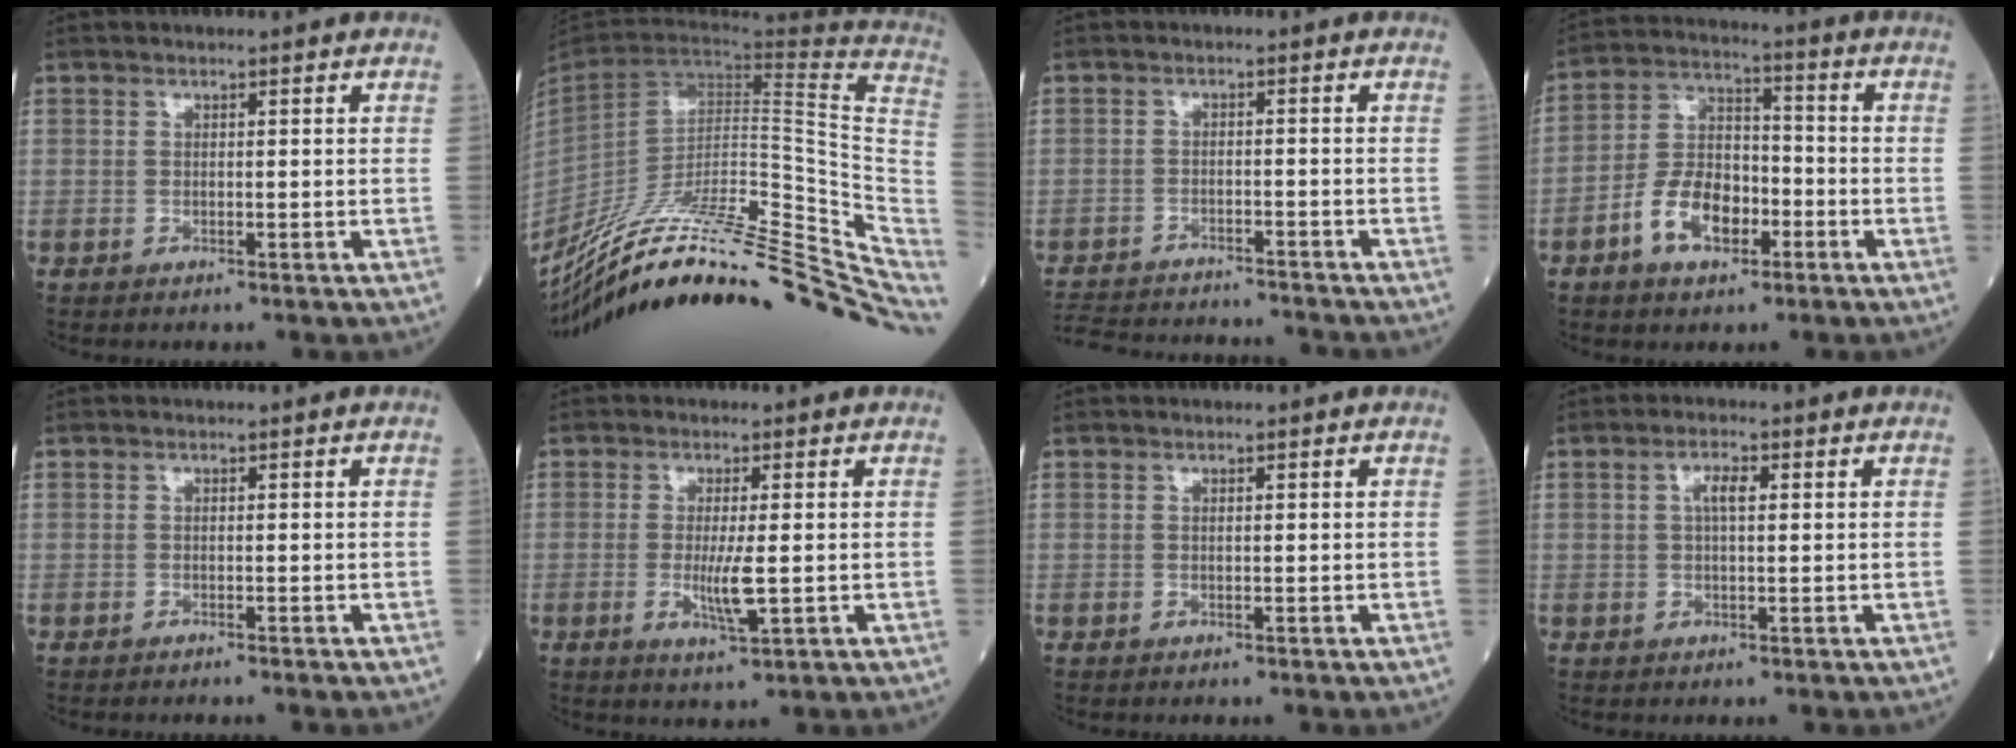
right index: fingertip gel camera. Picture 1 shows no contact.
{"total": 34.2, "force": [-25.8, 6.4, 21.5], "torque": [-0.226, -0.019, -0.373]}
{"total": 13.8, "force": [-13.2, 1.9, 3.6], "torque": [-0.070, 0.001, -0.185]}
{"total": 9.7, "force": [-4.1, 5.4, 7.0], "torque": [-0.142, 0.018, -0.076]}
{"total": 0.5, "force": [-0.5, 0.0, 0.1], "torque": [0.001, 0.000, -0.010]}
{"total": 4.6, "force": [-0.5, 0.5, 4.5], "torque": [-0.089, -0.009, -0.007]}
{"total": 0.0}
{"total": 2.7, "force": [0.7, 0.7, 2.5], "torque": [-0.049, 0.005, 0.012]}